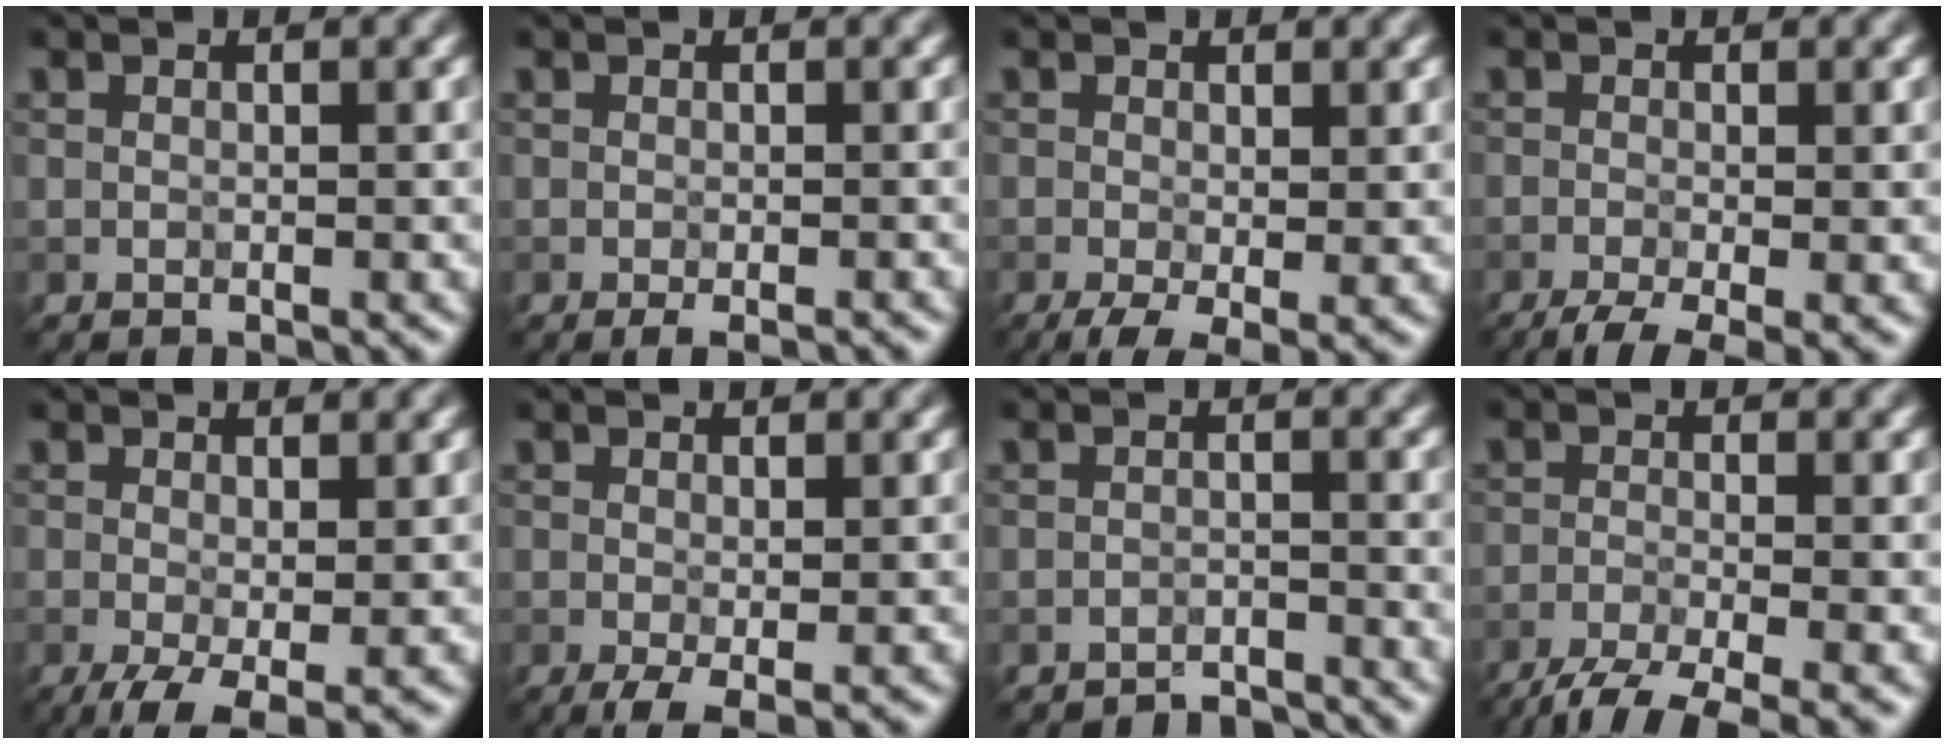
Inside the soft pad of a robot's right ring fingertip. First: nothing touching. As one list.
[{"total": 1.7, "force": [-1.0, 0.3, 1.3], "torque": [-0.014, 0.000, -0.014]}, {"total": 4.0, "force": [-1.3, 1.3, 3.6], "torque": [-0.065, -0.013, -0.023]}, {"total": 5.1, "force": [-2.7, 1.4, 4.1], "torque": [-0.066, -0.011, -0.047]}, {"total": 3.9, "force": [-1.5, 1.1, 3.4], "torque": [-0.069, -0.012, -0.028]}, {"total": 2.1, "force": [-0.7, 0.4, 1.9], "torque": [-0.039, -0.009, -0.013]}, {"total": 2.6, "force": [-2.6, 0.3, 0.3], "torque": [0.002, 0.003, -0.040]}, {"total": 6.1, "force": [-4.4, 1.2, 3.9], "torque": [-0.059, -0.012, -0.089]}]